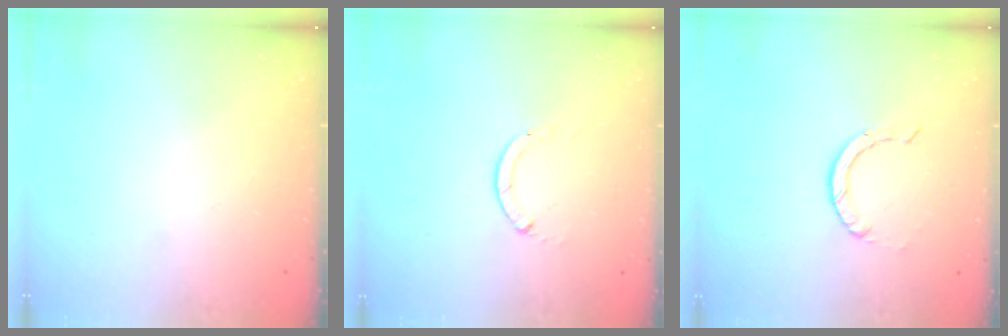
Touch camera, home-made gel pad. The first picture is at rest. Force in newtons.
{"total": 0.0}
{"total": 0.9, "press": 0.9, "slide": 0.1}